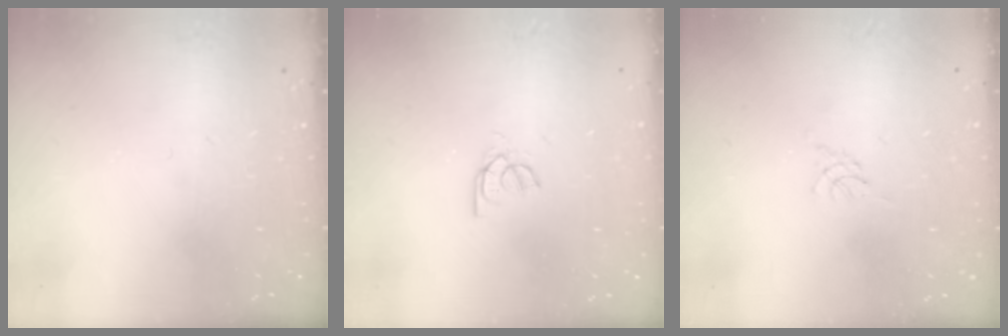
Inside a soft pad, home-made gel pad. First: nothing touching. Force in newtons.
{"total": 2.9, "press": 2.9, "slide": 0.3}
{"total": 0.0}